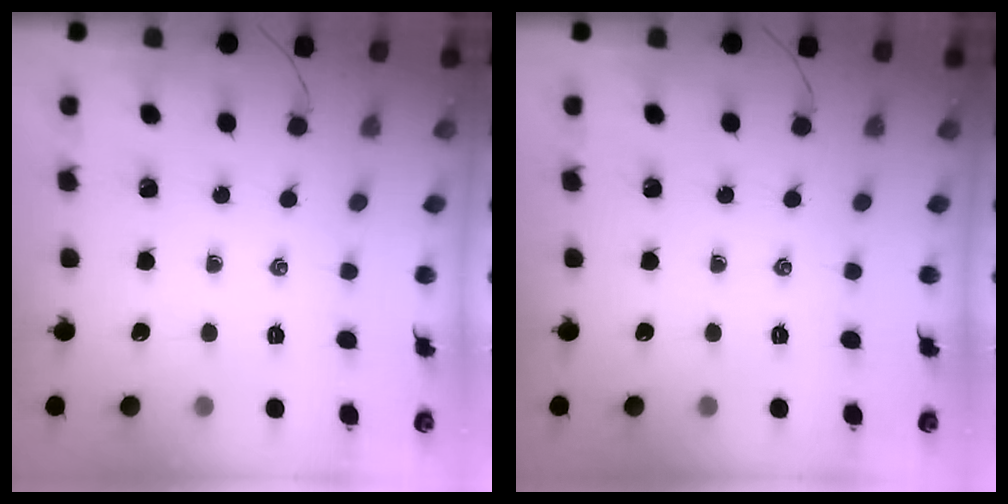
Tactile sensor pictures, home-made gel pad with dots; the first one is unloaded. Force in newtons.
{"total": 0.0}